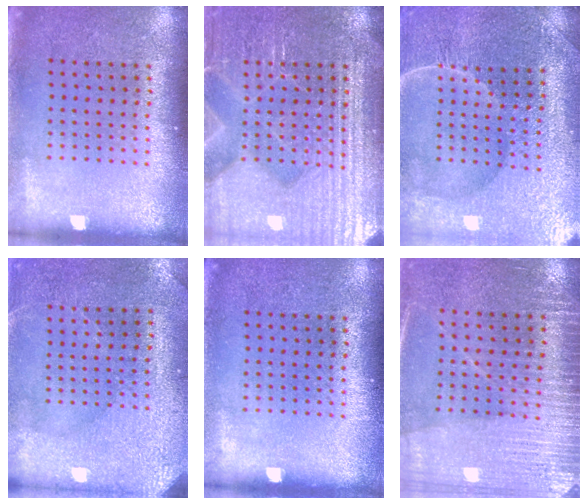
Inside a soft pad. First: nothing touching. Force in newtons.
{"total": 4.3, "press": 4.3, "slide": 0.6}
{"total": 4.7, "press": 4.5, "slide": 1.4}
{"total": 2.9, "press": 2.7, "slide": 1.1}
{"total": 0.0}
{"total": 3.0, "press": 2.9, "slide": 0.7}